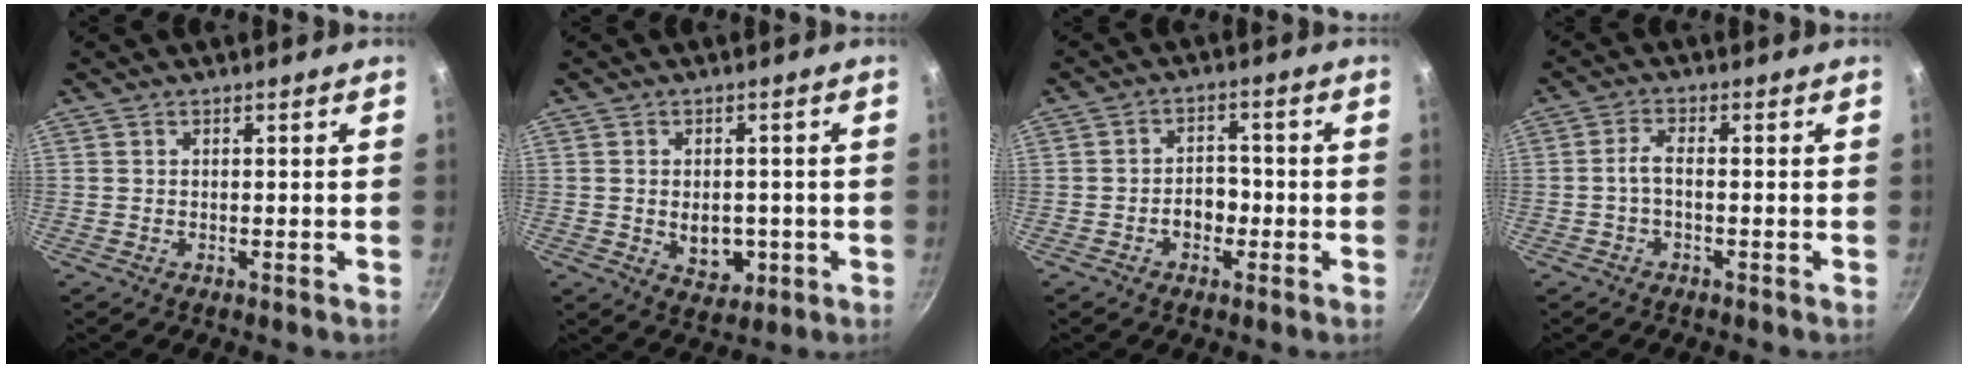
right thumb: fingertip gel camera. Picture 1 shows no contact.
{"total": 6.3, "force": [-1.0, 4.6, 4.2], "torque": [-0.039, 0.001, -0.004]}
{"total": 4.7, "force": [-1.5, 3.4, 2.8], "torque": [-0.014, 0.019, -0.026]}
{"total": 3.0, "force": [-0.8, 1.1, 2.7], "torque": [-0.066, 0.014, -0.022]}